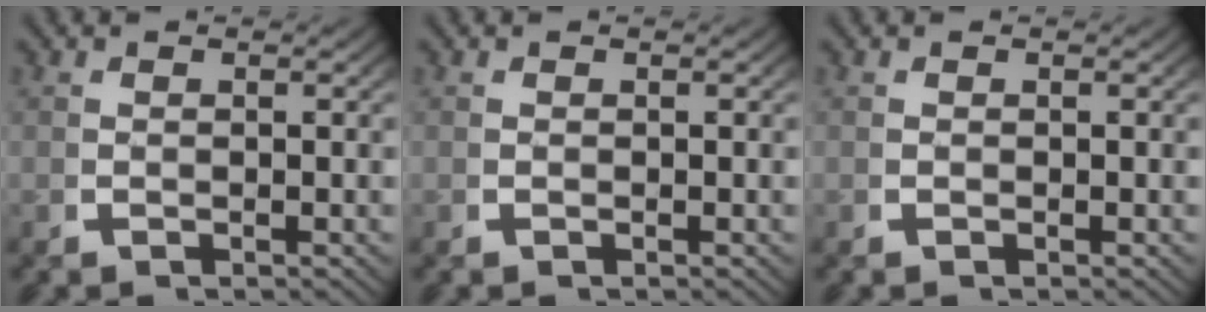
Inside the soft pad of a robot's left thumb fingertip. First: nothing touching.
{"total": 0.0}
{"total": 0.0}